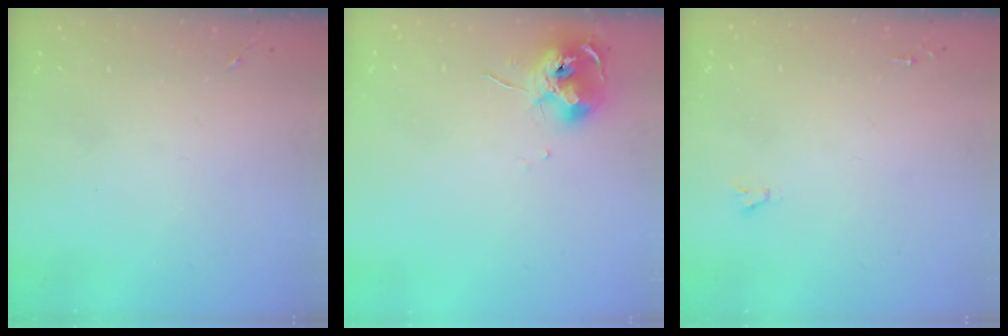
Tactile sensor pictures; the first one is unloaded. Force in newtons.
{"total": 10.5, "press": 10.4, "slide": 1.0}
{"total": 1.6, "press": 1.6, "slide": 0.1}